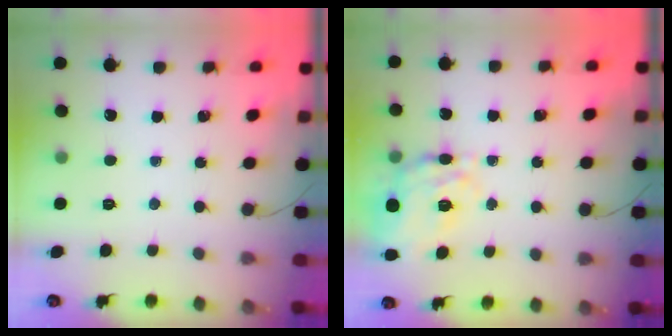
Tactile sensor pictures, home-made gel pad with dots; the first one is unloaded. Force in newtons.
{"total": 14.7, "press": 14.2, "slide": 3.8}